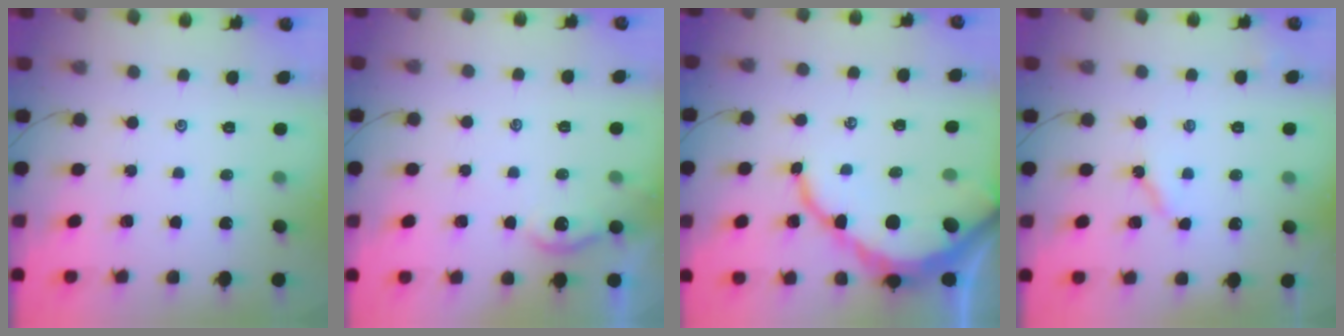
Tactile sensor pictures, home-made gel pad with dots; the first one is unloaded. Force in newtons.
{"total": 2.0, "press": 1.9, "slide": 0.5}
{"total": 11.9, "press": 11.8, "slide": 1.1}
{"total": 5.8, "press": 5.8, "slide": 0.4}